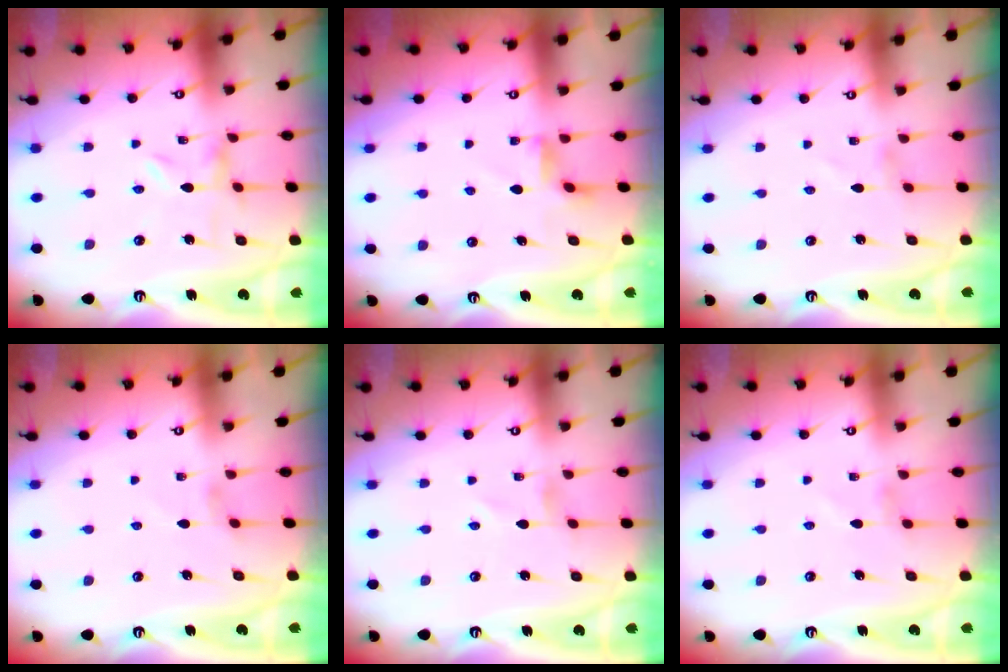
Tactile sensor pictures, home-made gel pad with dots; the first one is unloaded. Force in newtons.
{"total": 2.6, "press": 2.6, "slide": 0.5}
{"total": 1.2, "press": 1.2, "slide": 0.1}
{"total": 1.3, "press": 1.2, "slide": 0.4}
{"total": 0.0}
{"total": 1.8, "press": 1.8, "slide": 0.4}